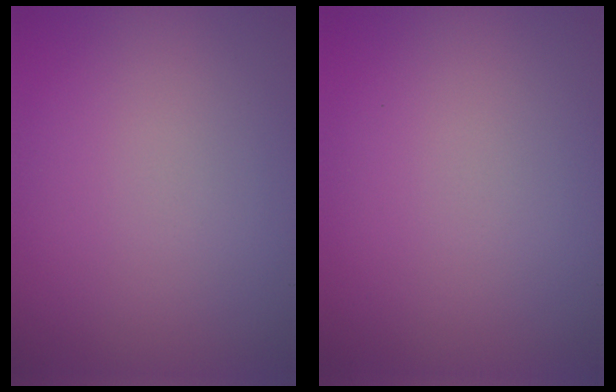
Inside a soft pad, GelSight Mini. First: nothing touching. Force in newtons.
{"total": 0.0}